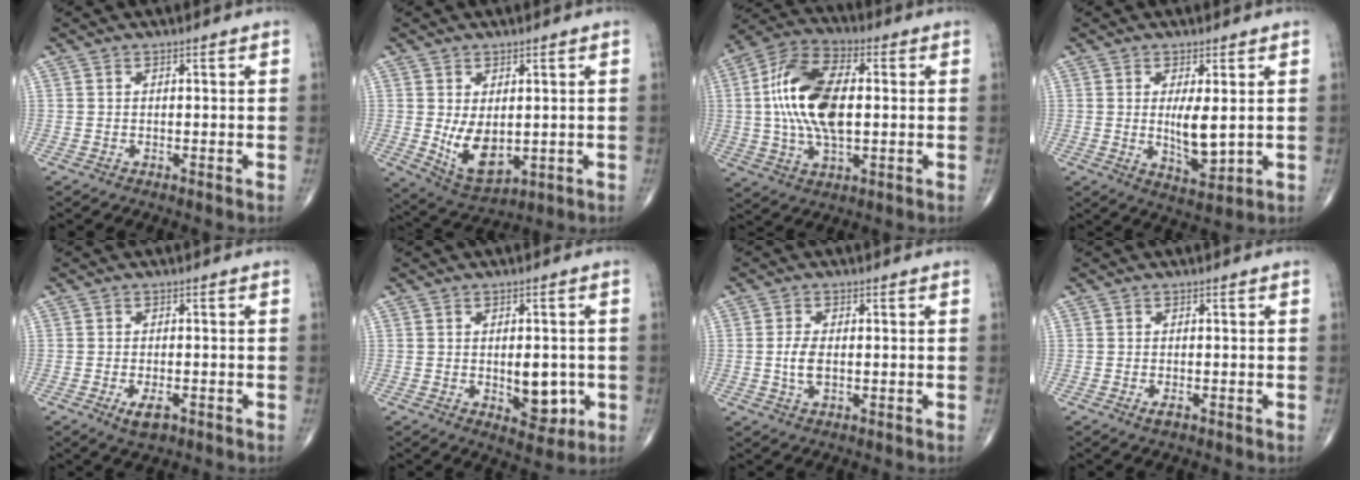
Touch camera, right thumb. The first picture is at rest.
{"total": 8.5, "force": [-0.1, 4.8, 6.9], "torque": [-0.104, -0.018, 0.020]}
{"total": 17.0, "force": [1.1, 8.6, 14.6], "torque": [-0.292, 0.014, 0.017]}
{"total": 6.8, "force": [0.6, 2.2, 6.3], "torque": [-0.107, -0.022, 0.020]}
{"total": 3.4, "force": [-1.5, 1.5, 2.6], "torque": [-0.045, -0.003, -0.022]}
{"total": 7.0, "force": [-1.0, 3.9, 5.8], "torque": [-0.053, -0.008, -0.002]}
{"total": 3.6, "force": [-0.1, 1.8, 3.1], "torque": [-0.067, -0.003, -0.003]}
{"total": 1.2, "force": [-0.6, 0.5, 1.0], "torque": [-0.019, -0.003, -0.011]}